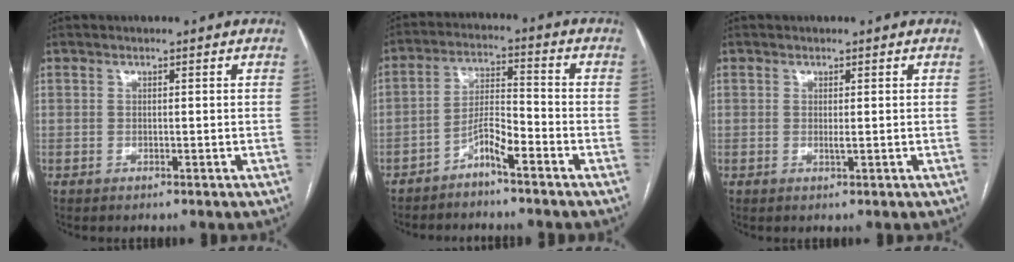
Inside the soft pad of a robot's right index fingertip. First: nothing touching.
{"total": 5.3, "force": [-3.8, 0.5, 3.7], "torque": [-0.071, 0.008, -0.072]}
{"total": 0.5, "force": [0.1, 0.0, 0.5], "torque": [-0.010, -0.001, 0.001]}